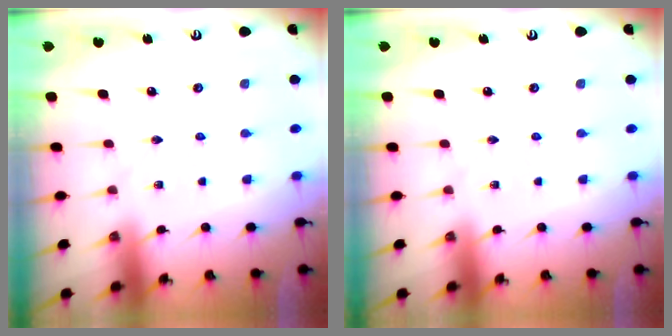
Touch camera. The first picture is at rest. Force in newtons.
{"total": 0.0}